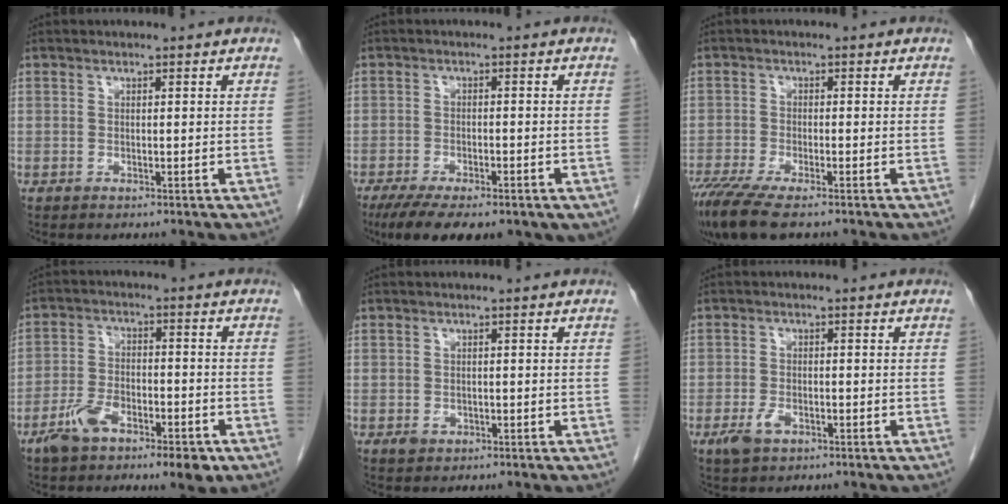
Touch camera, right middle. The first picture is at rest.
{"total": 13.3, "force": [-8.7, 5.1, 8.7], "torque": [-0.156, -0.017, -0.123]}
{"total": 8.0, "force": [-6.1, 1.1, 5.0], "torque": [-0.089, -0.020, -0.105]}
{"total": 9.0, "force": [-5.2, 3.5, 6.5], "torque": [-0.122, 0.004, -0.085]}
{"total": 1.4, "force": [-0.5, 1.1, 0.7], "torque": [-0.010, 0.002, -0.002]}
{"total": 3.2, "force": [-1.7, 1.6, 2.2], "torque": [-0.048, -0.002, -0.026]}